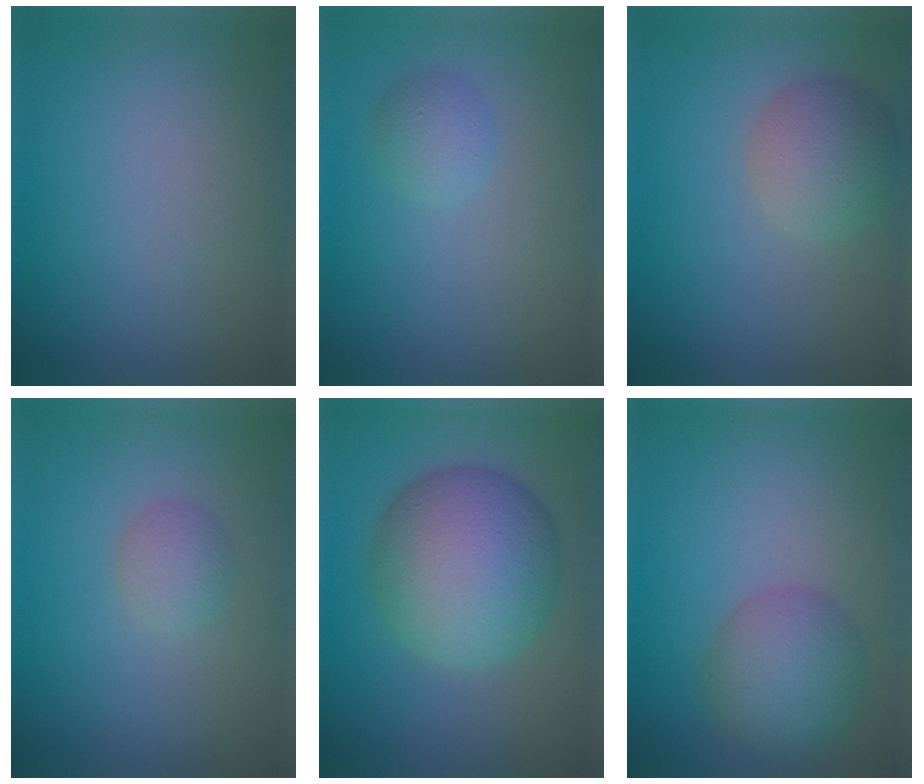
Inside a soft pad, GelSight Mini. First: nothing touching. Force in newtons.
{"total": 1.7, "press": 1.7, "slide": 0.2}
{"total": 3.9, "press": 3.9, "slide": 0.2}
{"total": 1.7, "press": 1.7, "slide": 0.2}
{"total": 9.4, "press": 9.4, "slide": 0.2}
{"total": 5.0, "press": 5.0, "slide": 0.2}